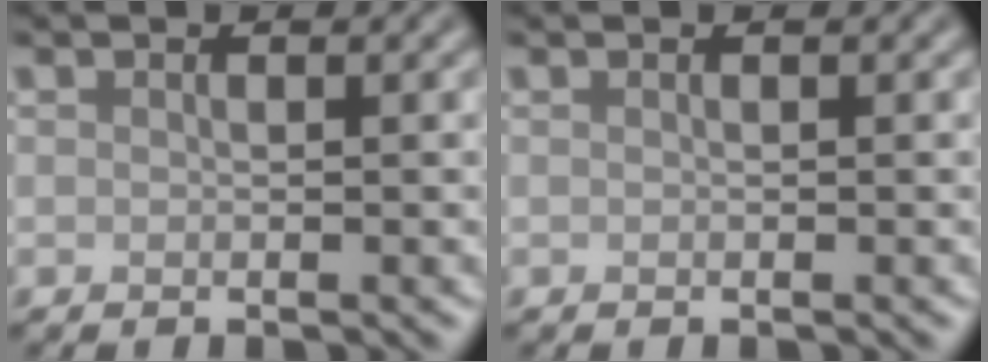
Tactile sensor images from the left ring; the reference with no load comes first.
{"total": 0.0}